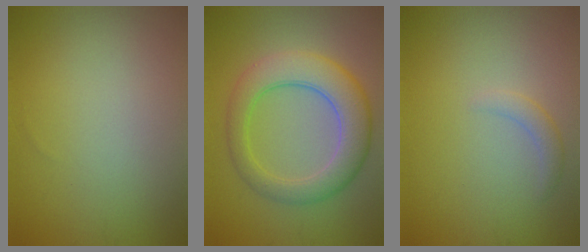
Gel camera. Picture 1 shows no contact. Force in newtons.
{"total": 6.5, "press": 6.5, "slide": 0.1}
{"total": 1.3, "press": 1.3, "slide": 0.1}